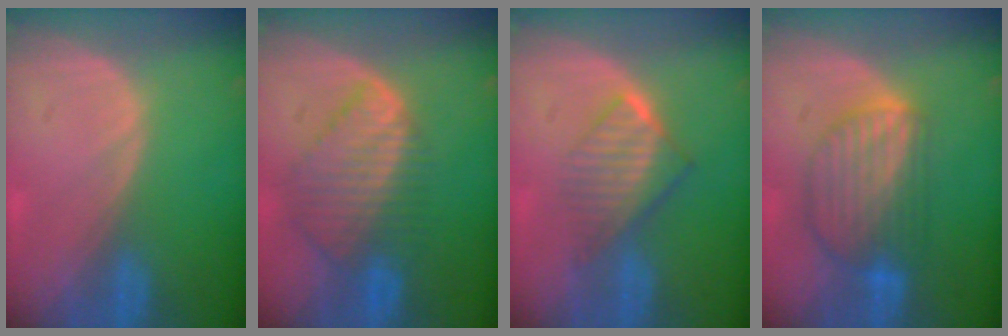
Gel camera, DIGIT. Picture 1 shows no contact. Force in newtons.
{"total": 8.6, "press": 7.5, "slide": 4.1}
{"total": 6.5, "press": 5.7, "slide": 3.0}
{"total": 8.5, "press": 7.6, "slide": 3.9}